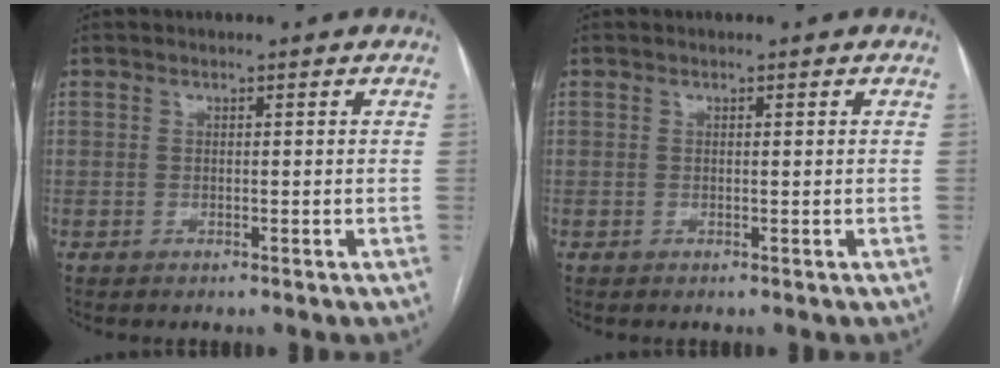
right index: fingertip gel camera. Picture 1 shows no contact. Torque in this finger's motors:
{"motor_torque": [0.56, 0.42, 0.04, 0.01]}